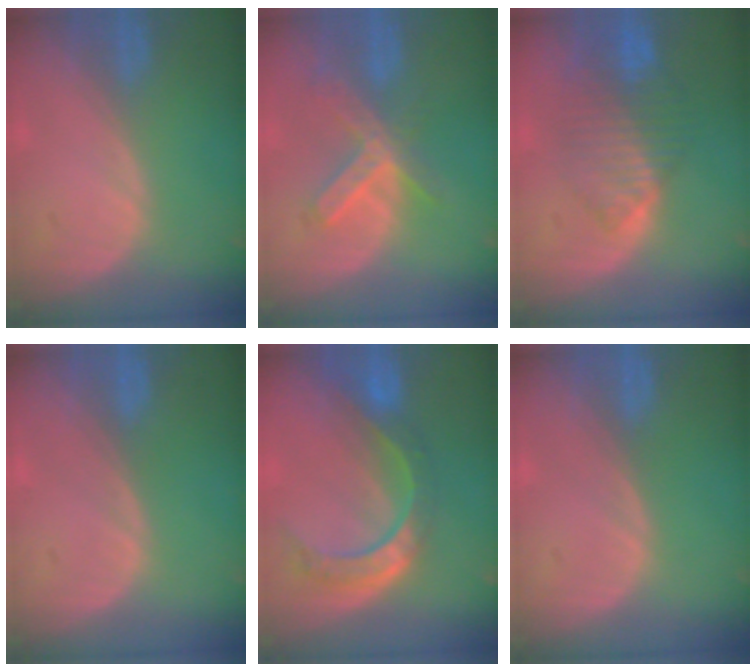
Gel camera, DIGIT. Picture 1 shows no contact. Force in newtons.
{"total": 6.6, "press": 5.8, "slide": 3.1}
{"total": 8.2, "press": 7.2, "slide": 3.9}
{"total": 0.0}
{"total": 8.8, "press": 7.3, "slide": 4.9}
{"total": 0.0}